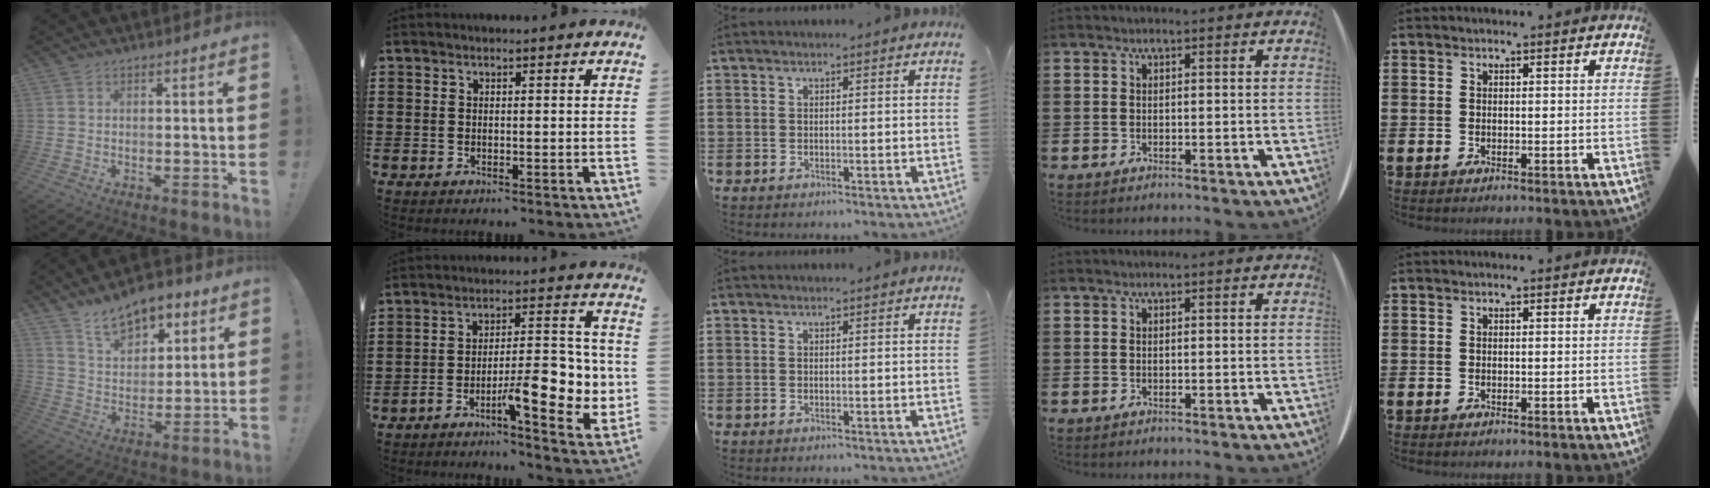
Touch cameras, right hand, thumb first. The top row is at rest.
{"thumb": {"total": 12.3, "force": [8.8, 6.6, 5.5], "torque": [-0.083, -0.051, 0.162]}, "index": {"total": 10.9, "force": [-3.9, 3.7, 9.4], "torque": [-0.134, 0.001, -0.068]}}